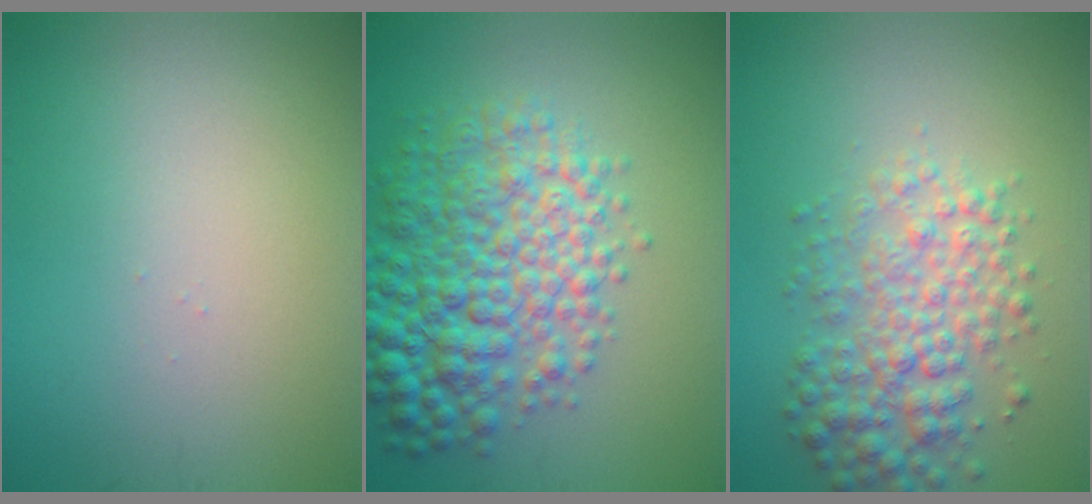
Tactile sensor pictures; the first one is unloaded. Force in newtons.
{"total": 8.1, "press": 8.1, "slide": 0.1}
{"total": 5.0, "press": 5.0, "slide": 0.1}